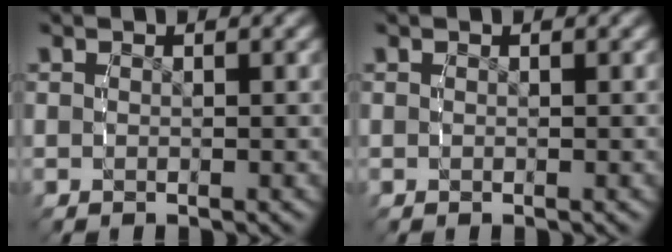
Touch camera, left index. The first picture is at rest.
{"total": 0.0}